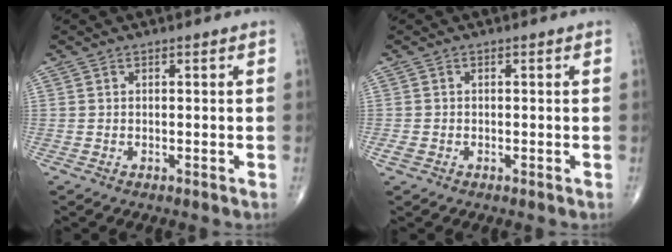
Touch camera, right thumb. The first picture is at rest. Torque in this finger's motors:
{"motor_torque": [0.20, 0.09, -0.03, -0.14, 0.03]}